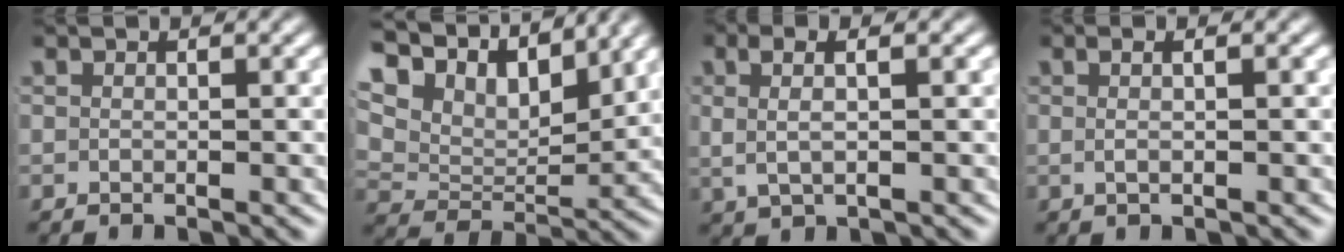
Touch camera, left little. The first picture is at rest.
{"total": 12.2, "force": [6.4, 7.4, 7.2], "torque": [-0.145, 0.018, 0.094]}
{"total": 4.1, "force": [1.1, 2.0, 3.4], "torque": [-0.058, 0.007, 0.018]}
{"total": 1.4, "force": [-0.2, -0.2, 1.3], "torque": [-0.020, -0.003, 0.000]}